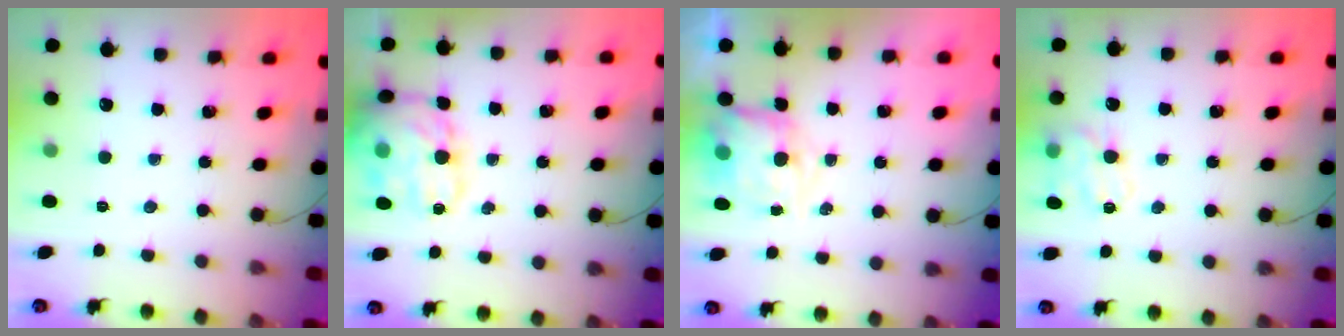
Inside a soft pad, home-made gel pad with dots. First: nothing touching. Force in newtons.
{"total": 19.2, "press": 19.0, "slide": 2.7}
{"total": 9.4, "press": 9.1, "slide": 2.4}
{"total": 12.5, "press": 12.4, "slide": 1.7}